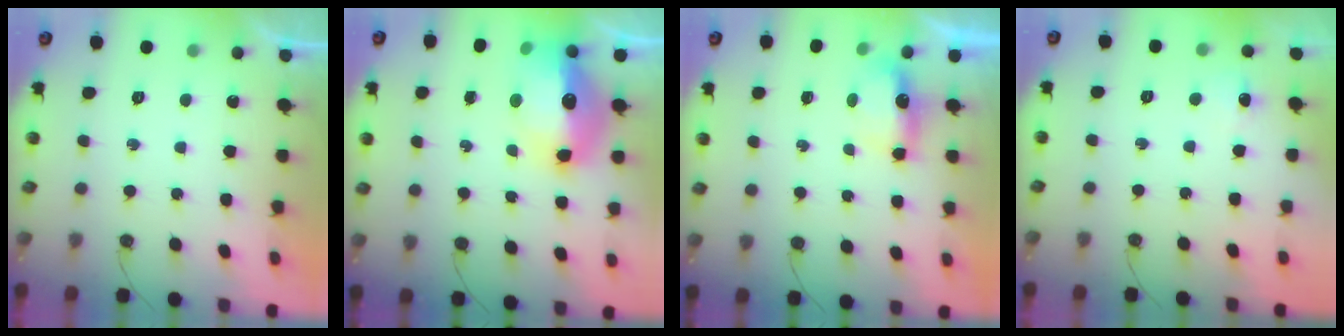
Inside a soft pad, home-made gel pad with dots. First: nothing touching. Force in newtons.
{"total": 17.7, "press": 17.7, "slide": 1.7}
{"total": 4.9, "press": 4.8, "slide": 0.6}
{"total": 5.9, "press": 5.8, "slide": 0.7}